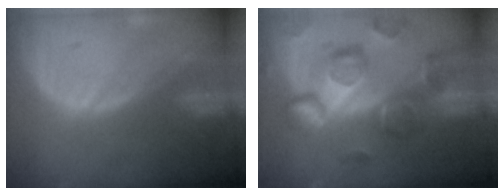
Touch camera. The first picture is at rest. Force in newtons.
{"total": 12.3, "press": 10.7, "slide": 6.0}